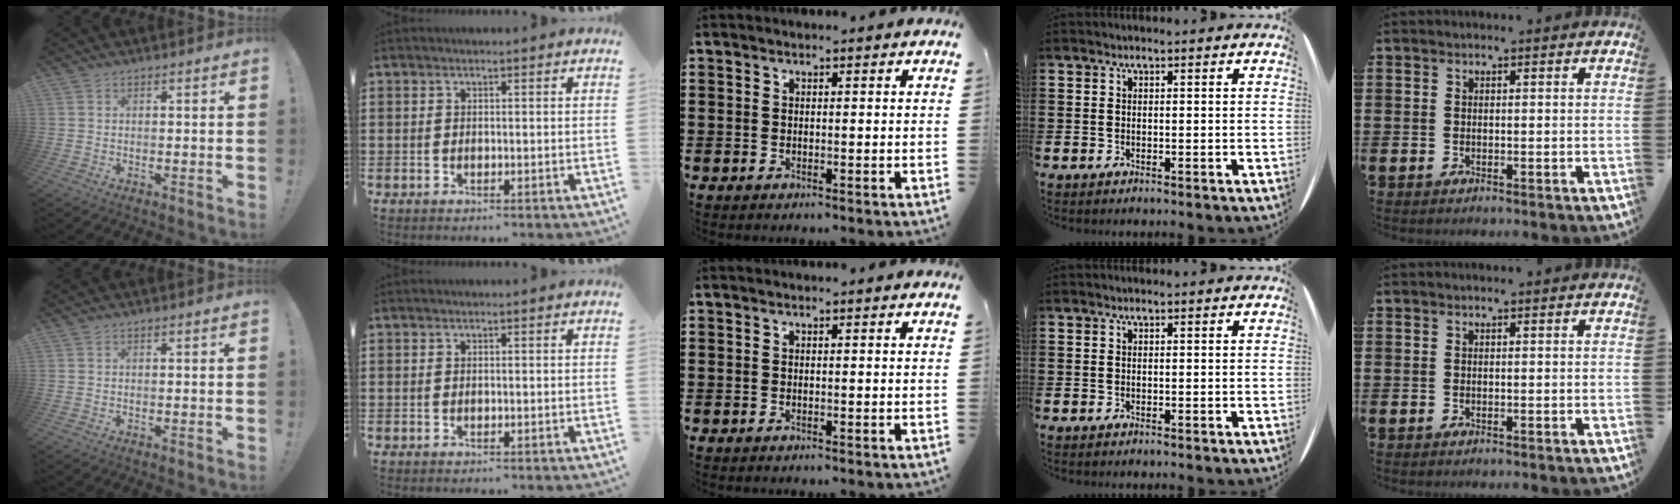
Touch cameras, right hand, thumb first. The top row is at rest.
{}